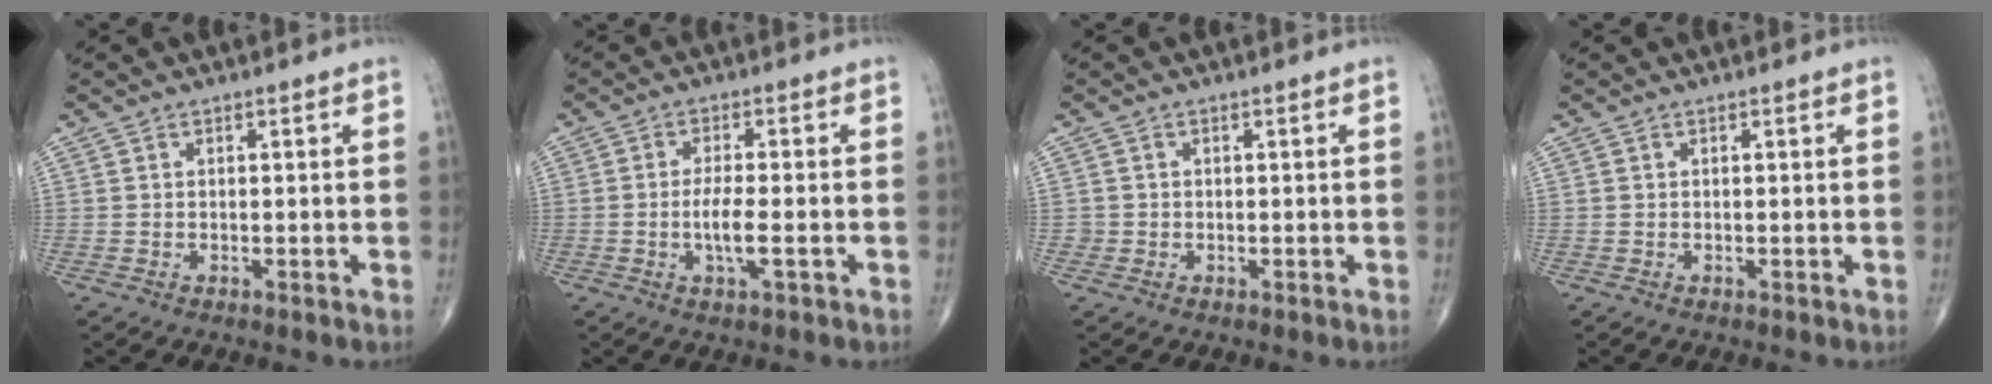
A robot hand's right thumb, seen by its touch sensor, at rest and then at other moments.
{"total": 5.0, "force": [-1.2, 1.3, 4.7], "torque": [-0.092, -0.001, -0.024]}
{"total": 1.0, "force": [-0.2, 1.0, -0.1], "torque": [0.009, 0.006, -0.005]}
{"total": 0.0}